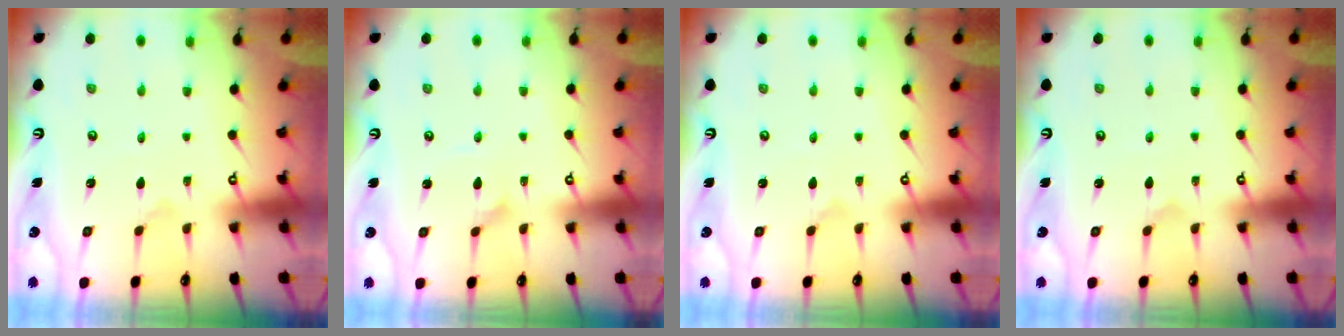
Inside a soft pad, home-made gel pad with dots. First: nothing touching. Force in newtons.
{"total": 1.6, "press": 1.6, "slide": 0.2}
{"total": 0.0}
{"total": 0.0}